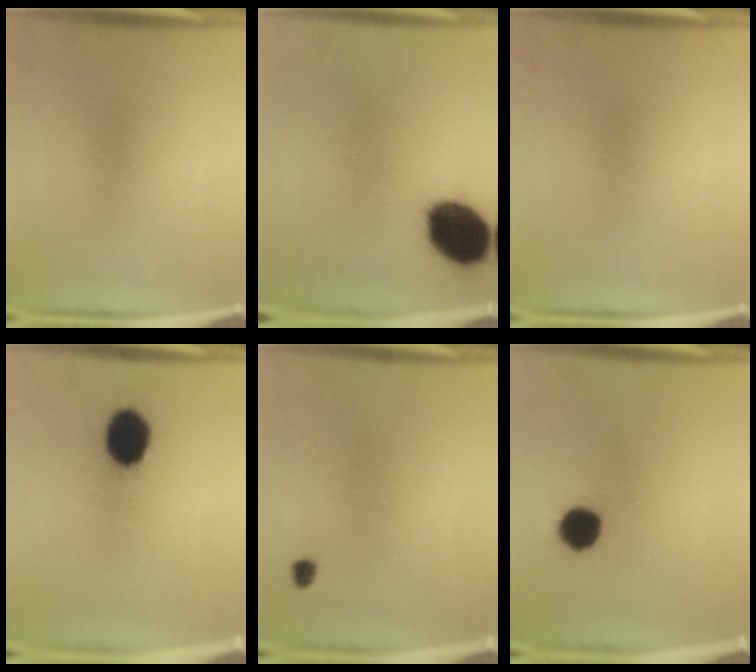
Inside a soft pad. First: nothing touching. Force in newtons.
{"total": 13.6}
{"total": 0.0}
{"total": 12.1}
{"total": 1.2}
{"total": 7.2}